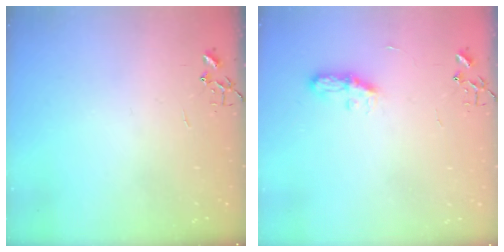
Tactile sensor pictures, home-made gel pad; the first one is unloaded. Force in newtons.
{"total": 5.7, "press": 5.7, "slide": 0.7}